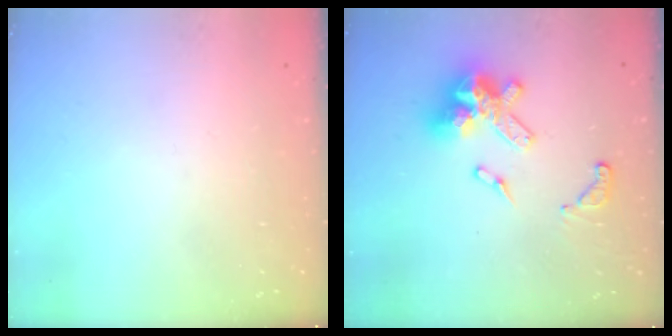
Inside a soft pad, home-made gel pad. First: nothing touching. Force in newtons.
{"total": 15.8, "press": 15.8, "slide": 1.4}